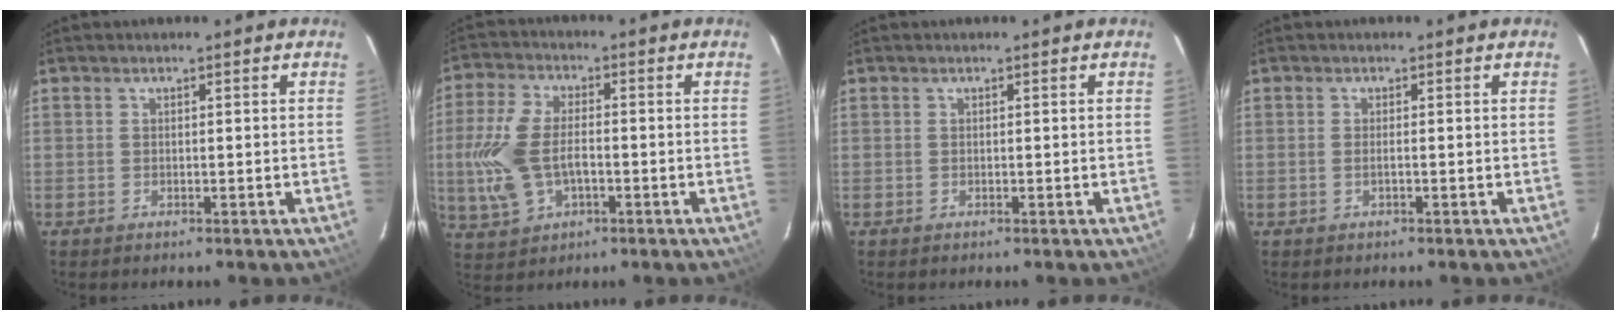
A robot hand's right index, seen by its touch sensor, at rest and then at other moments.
{"total": 11.6, "force": [-1.7, 6.7, 9.3], "torque": [-0.211, 0.005, -0.028]}
{"total": 0.0}
{"total": 0.9, "force": [-0.4, -0.1, 0.8], "torque": [-0.016, 0.002, -0.007]}